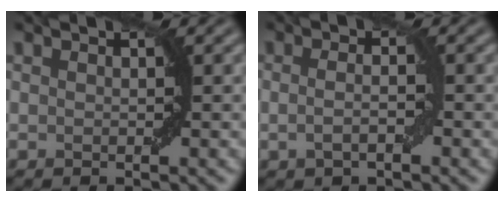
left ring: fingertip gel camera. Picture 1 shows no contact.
{"total": 2.0, "force": [-0.4, 0.6, 1.9], "torque": [-0.039, -0.003, -0.009]}